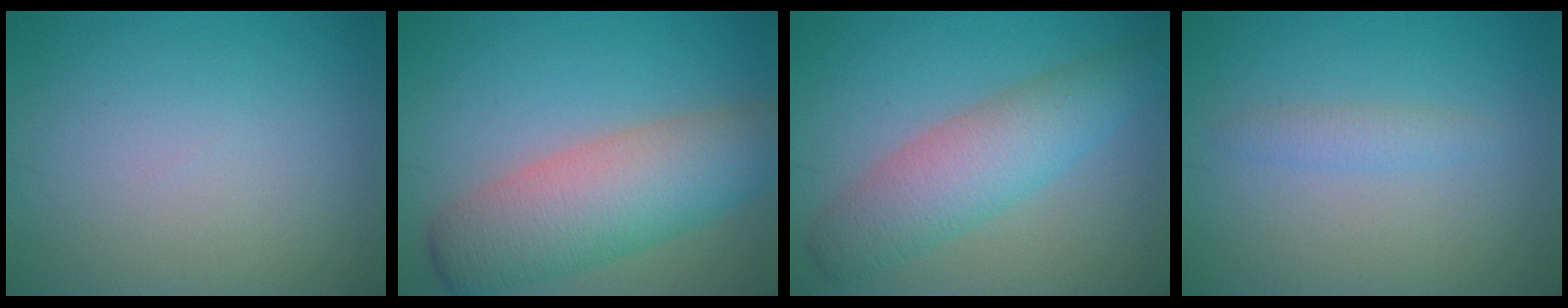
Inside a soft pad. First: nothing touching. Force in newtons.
{"total": 8.1, "press": 8.1, "slide": 0.2}
{"total": 5.8, "press": 5.8, "slide": 0.1}
{"total": 1.4, "press": 1.4, "slide": 0.1}